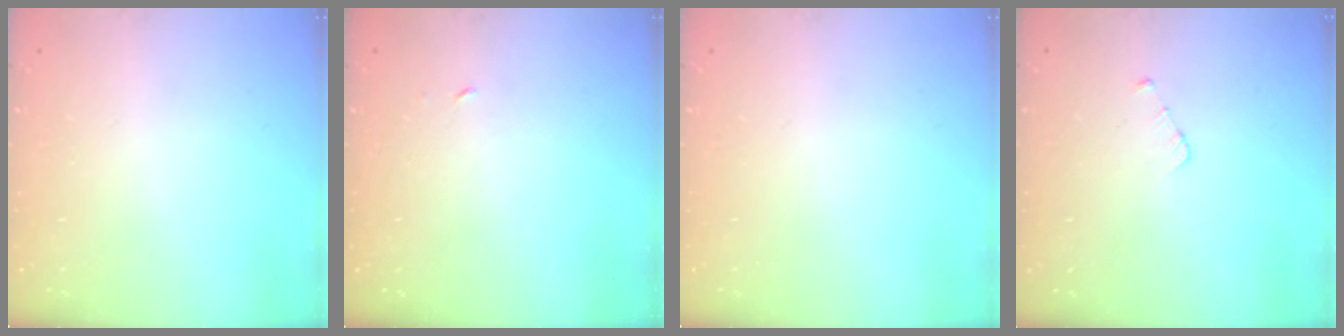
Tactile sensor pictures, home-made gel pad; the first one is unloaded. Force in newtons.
{"total": 1.8, "press": 1.8, "slide": 0.1}
{"total": 0.0}
{"total": 3.0, "press": 3.0, "slide": 0.3}